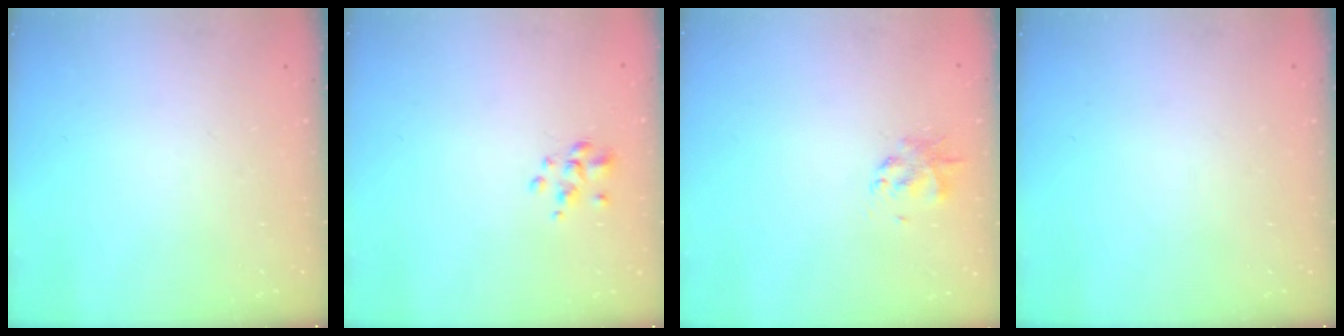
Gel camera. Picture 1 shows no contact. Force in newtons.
{"total": 2.7, "press": 2.5, "slide": 0.9}
{"total": 1.9, "press": 1.9, "slide": 0.4}
{"total": 0.0}